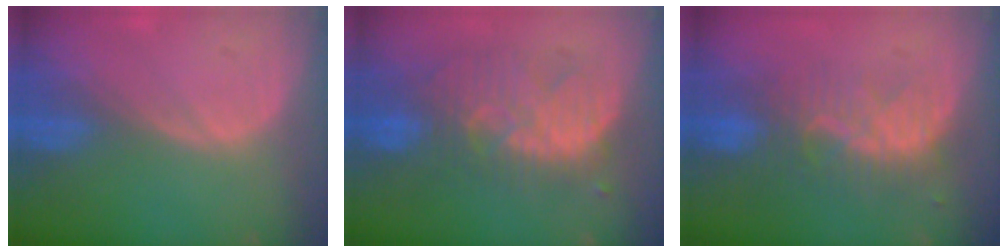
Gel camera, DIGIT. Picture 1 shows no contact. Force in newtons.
{"total": 9.1, "press": 9.1, "slide": 0.6}
{"total": 8.1, "press": 7.2, "slide": 3.8}